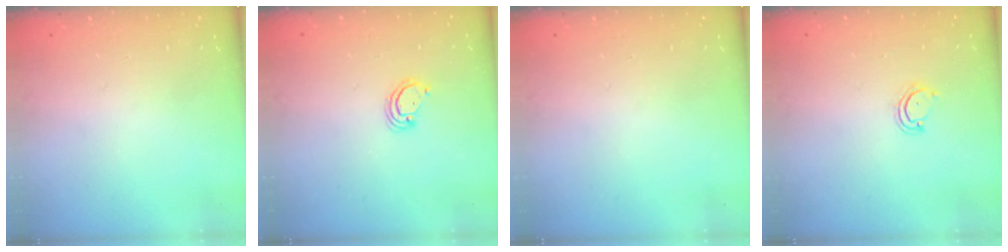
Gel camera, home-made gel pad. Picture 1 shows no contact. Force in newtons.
{"total": 3.6, "press": 3.6, "slide": 0.3}
{"total": 0.0}
{"total": 3.6, "press": 3.6, "slide": 0.3}